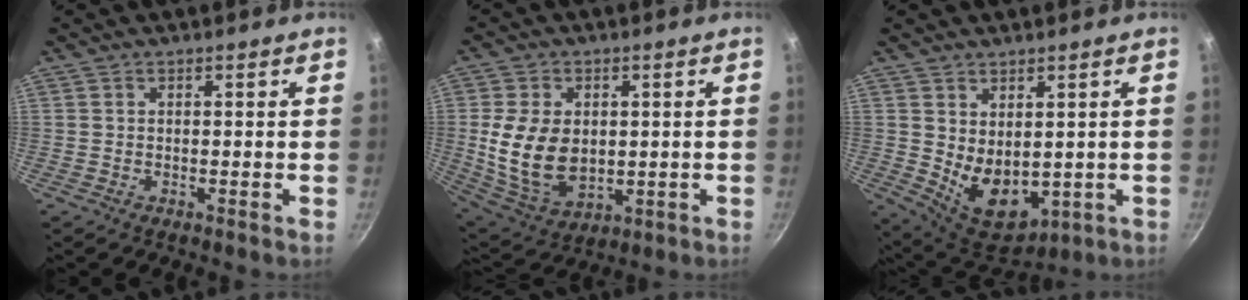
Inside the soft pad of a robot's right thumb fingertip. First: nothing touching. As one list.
[{"total": 14.5, "force": [0.3, 10.1, 10.4], "torque": [-0.184, -0.019, 0.024]}, {"total": 10.5, "force": [0.8, 7.0, 7.8], "torque": [-0.098, -0.031, 0.043]}]